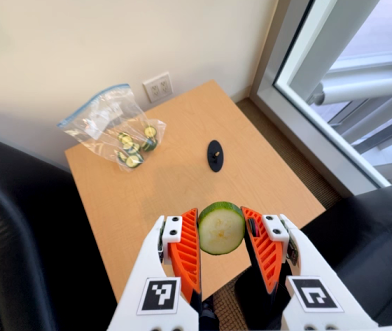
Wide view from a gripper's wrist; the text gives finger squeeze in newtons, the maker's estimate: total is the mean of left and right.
{"total": 11.3, "left": 12.0, "right": 10.6}